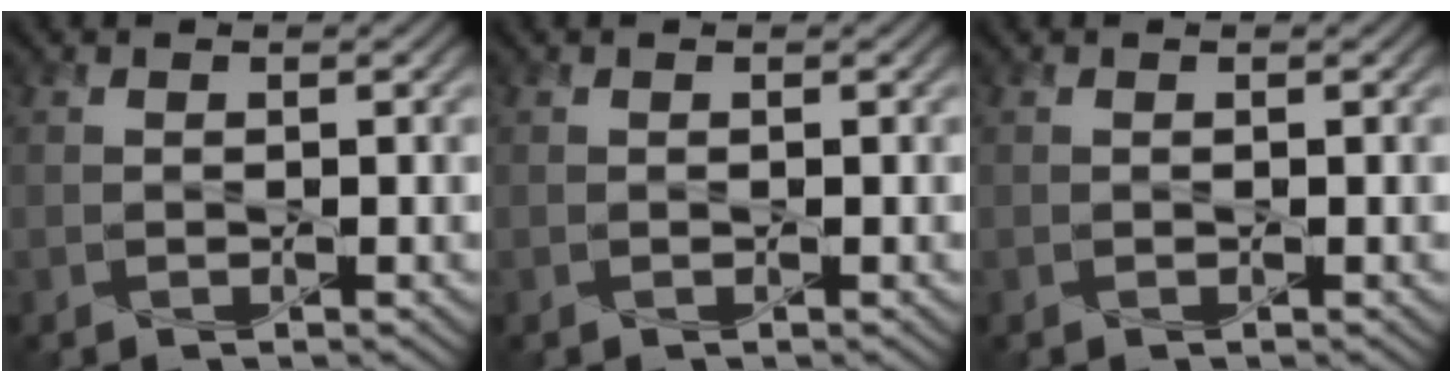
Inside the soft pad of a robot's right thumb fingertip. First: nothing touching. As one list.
[{"total": 0.0}, {"total": 0.0}]